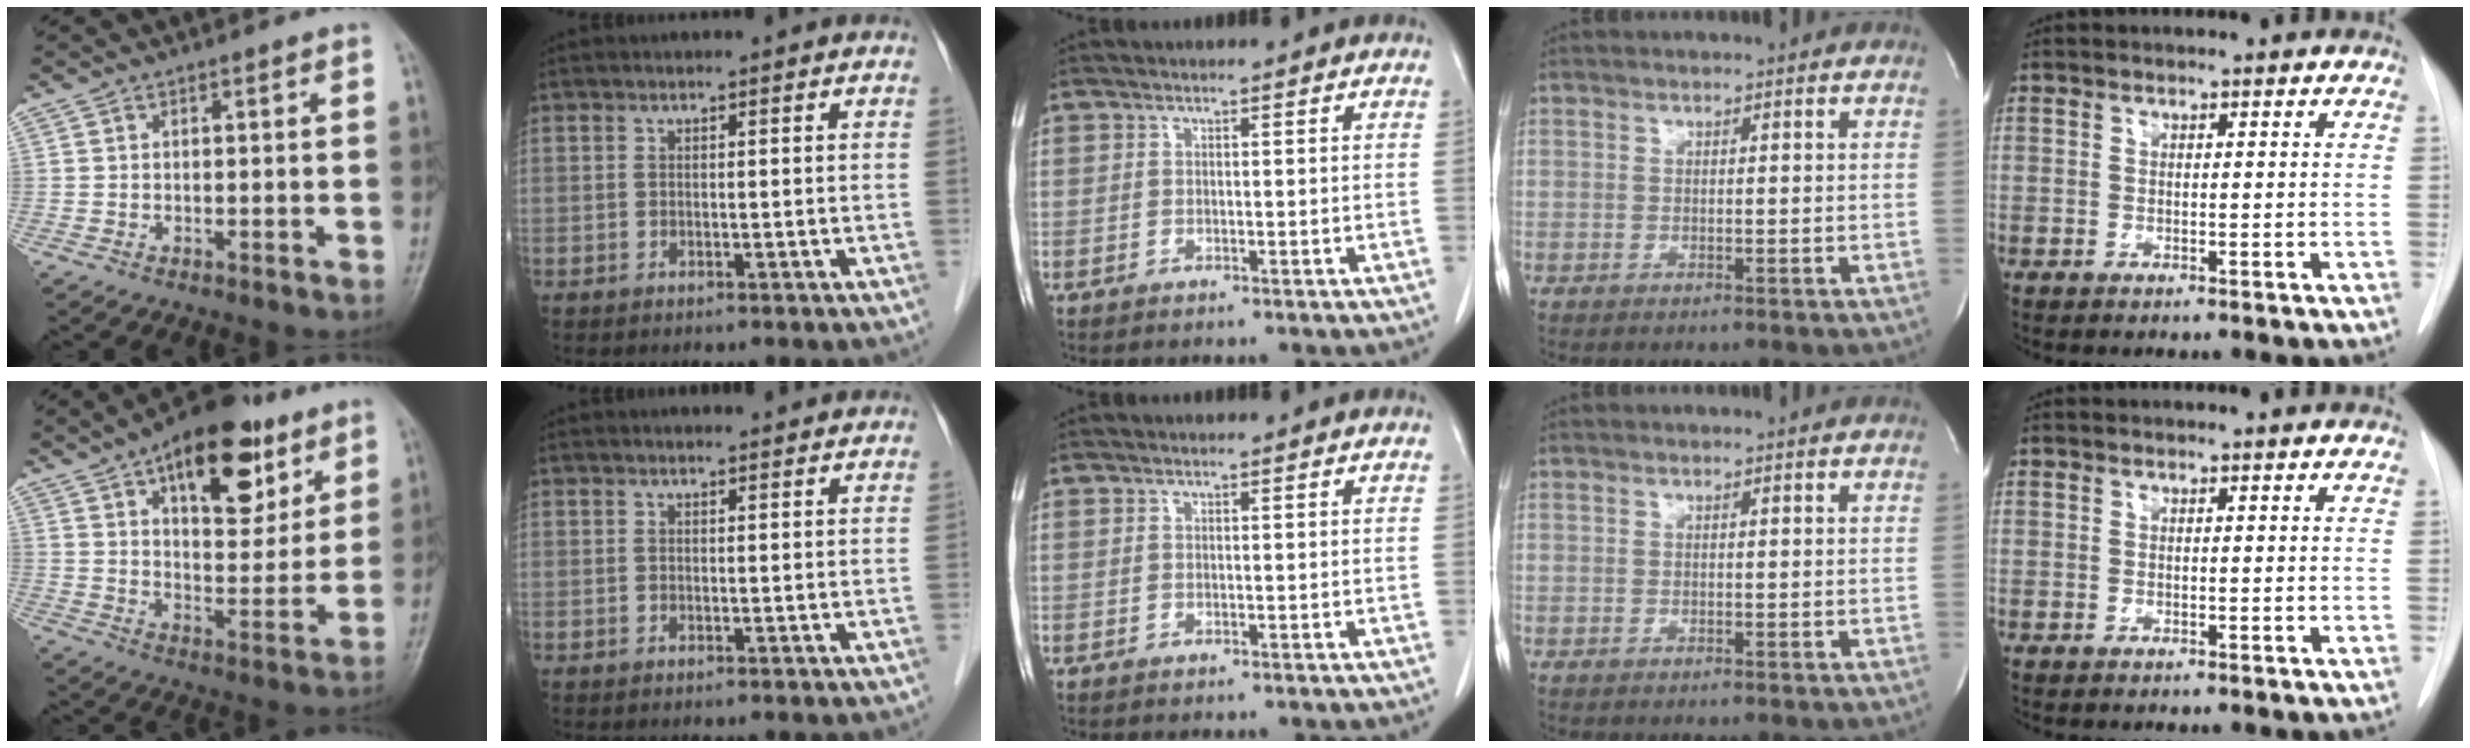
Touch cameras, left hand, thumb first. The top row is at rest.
{"thumb": {"total": 19.8, "force": [10.4, 9.6, 13.9], "torque": [-0.155, -0.037, 0.158]}, "index": {"total": 2.5, "force": [2.4, 0.3, 0.4], "torque": [-0.012, 0.008, 0.029]}}